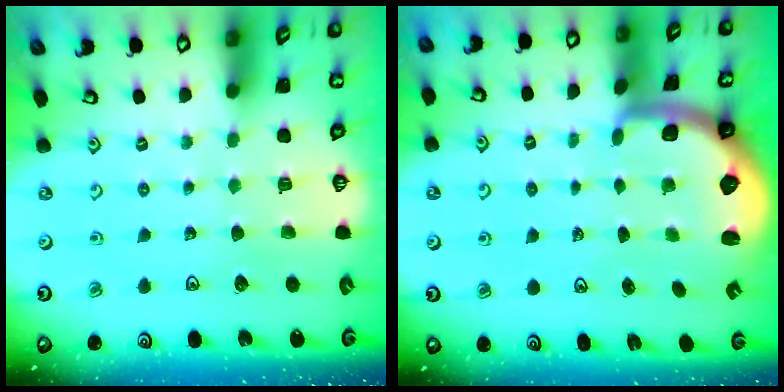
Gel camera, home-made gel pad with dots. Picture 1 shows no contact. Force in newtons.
{"total": 1.7, "press": 1.6, "slide": 0.4}